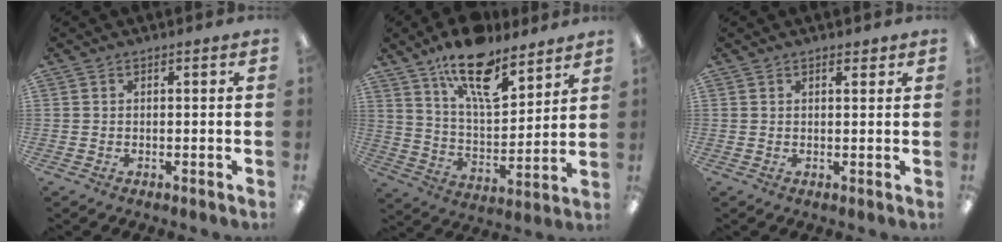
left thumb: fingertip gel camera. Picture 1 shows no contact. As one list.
[{"total": 17.0, "force": [12.0, 6.7, 10.0], "torque": [-0.159, -0.066, 0.204]}, {"total": 1.5, "force": [1.0, 0.6, 0.8], "torque": [-0.011, -0.002, 0.017]}]